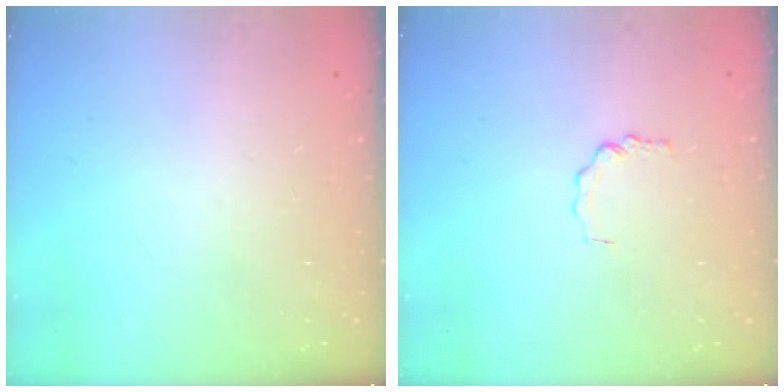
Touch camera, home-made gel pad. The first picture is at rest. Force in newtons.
{"total": 1.8, "press": 1.8, "slide": 0.3}